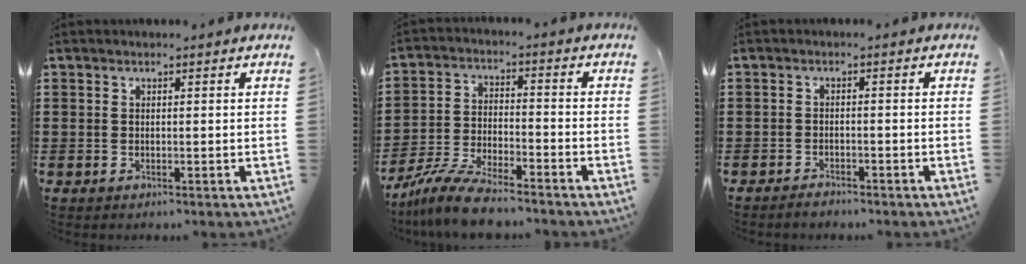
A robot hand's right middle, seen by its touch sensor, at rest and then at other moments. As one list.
[{"total": 8.4, "force": [-7.5, 1.0, 3.6], "torque": [-0.076, 0.006, -0.144]}, {"total": 1.5, "force": [-1.4, 0.2, 0.3], "torque": [-0.011, -0.002, -0.028]}]